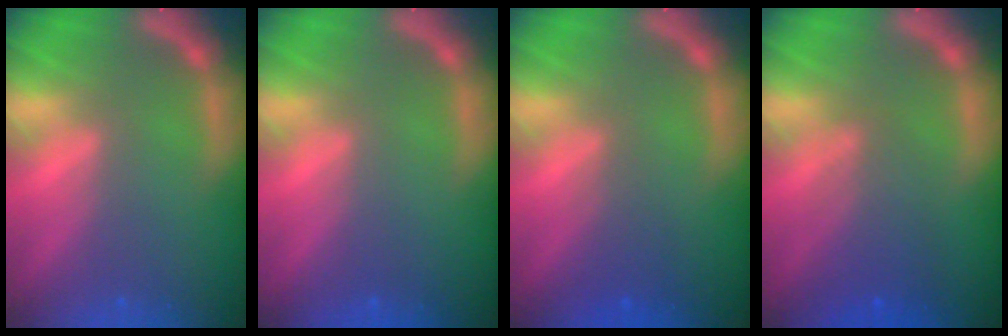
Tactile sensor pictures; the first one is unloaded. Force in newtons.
{"total": 0.0}
{"total": 2.0}
{"total": 4.0}